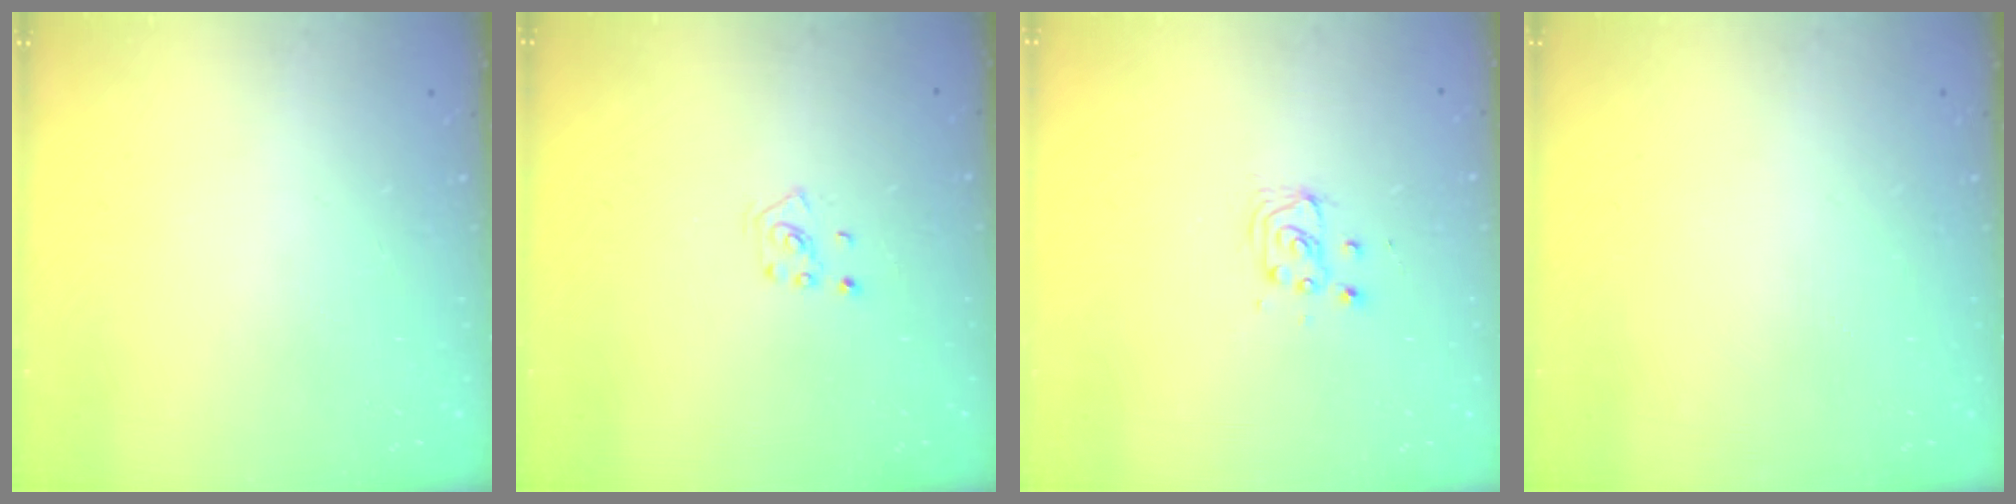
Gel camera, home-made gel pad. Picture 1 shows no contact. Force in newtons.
{"total": 2.2, "press": 2.2, "slide": 0.3}
{"total": 4.0, "press": 4.0, "slide": 0.4}
{"total": 0.0}